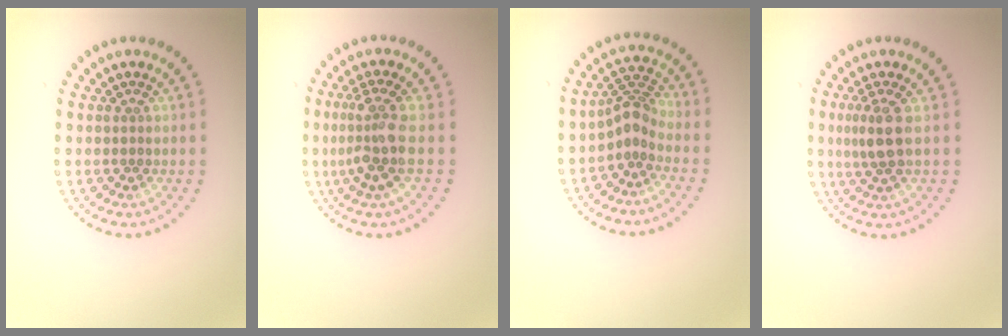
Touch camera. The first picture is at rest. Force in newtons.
{"total": 3.6, "press": 2.9, "slide": 2.1}
{"total": 2.6, "press": 1.9, "slide": 1.8}
{"total": 2.7, "press": 2.2, "slide": 1.5}